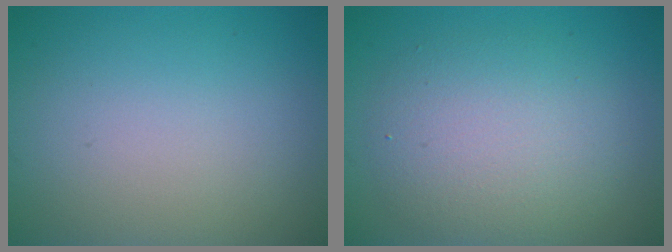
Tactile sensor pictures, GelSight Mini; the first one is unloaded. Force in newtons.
{"total": 5.2, "press": 5.2, "slide": 0.1}